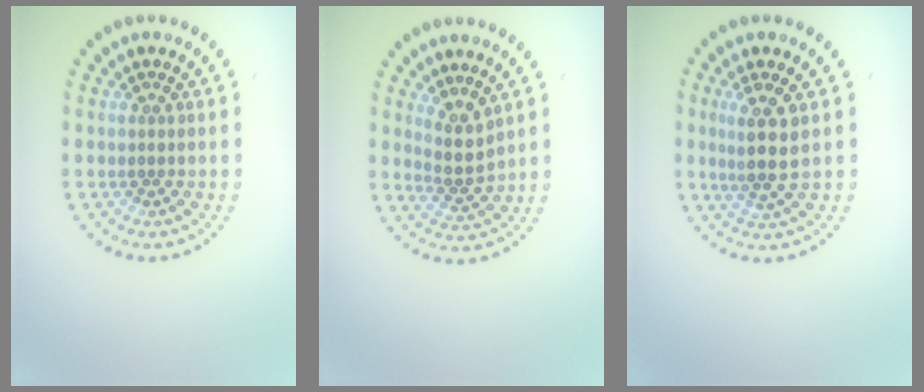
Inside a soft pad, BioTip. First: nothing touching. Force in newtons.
{"total": 2.5, "press": 1.8, "slide": 1.7}
{"total": 3.1, "press": 2.6, "slide": 1.7}